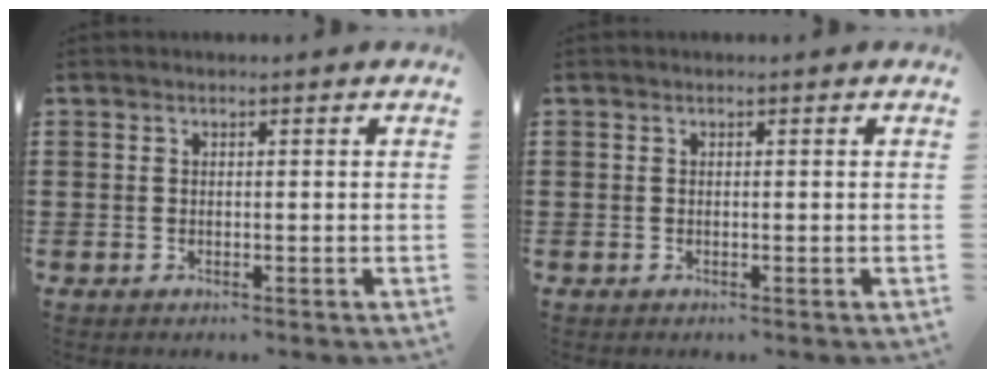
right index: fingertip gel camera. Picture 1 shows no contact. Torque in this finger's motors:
{"motor_torque": [0.01, 0.05, 0.00, 0.00]}